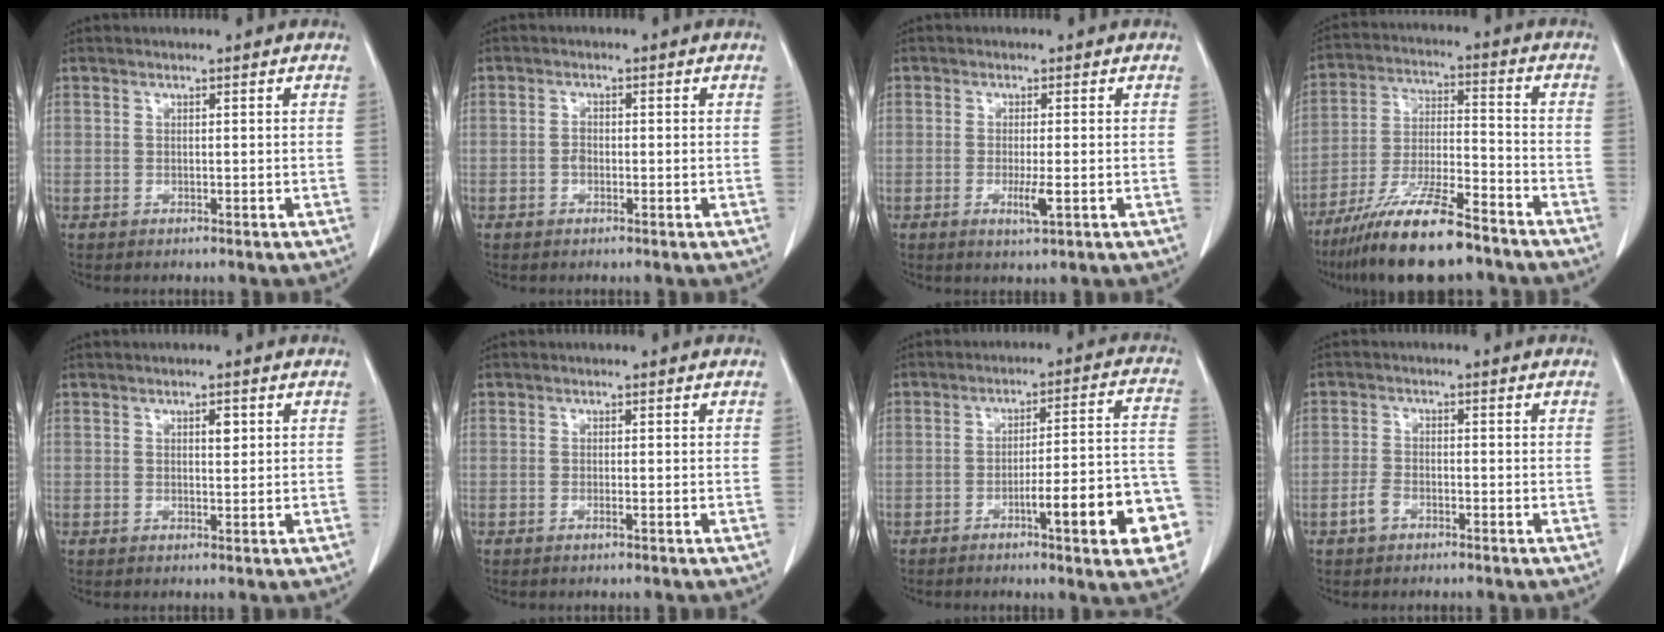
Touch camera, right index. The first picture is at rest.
{"total": 1.4, "force": [-0.4, 0.8, 1.1], "torque": [-0.019, 0.003, -0.007]}
{"total": 2.9, "force": [-0.8, 0.2, 2.7], "torque": [-0.049, -0.007, -0.012]}
{"total": 15.3, "force": [-11.7, 2.3, 9.5], "torque": [-0.188, -0.022, -0.209]}
{"total": 1.5, "force": [0.6, 0.6, 1.3], "torque": [-0.018, 0.000, 0.008]}
{"total": 0.5, "force": [-0.3, -0.1, 0.5], "torque": [-0.010, 0.000, -0.006]}
{"total": 14.1, "force": [-5.7, 1.6, 12.8], "torque": [-0.132, 0.024, -0.072]}
{"total": 2.4, "force": [-1.5, 1.3, 1.3], "torque": [-0.028, 0.004, -0.028]}